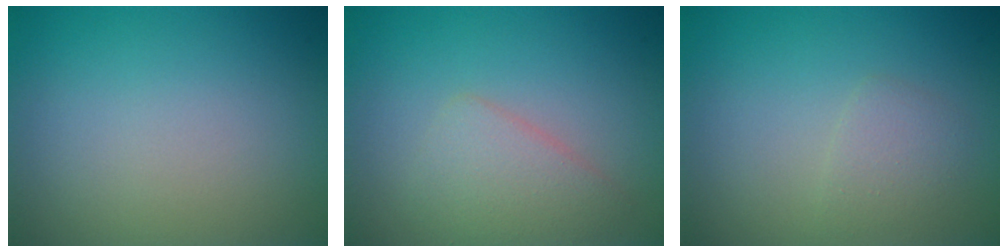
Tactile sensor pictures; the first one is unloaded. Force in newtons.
{"total": 2.6, "press": 2.6, "slide": 0.1}
{"total": 1.5, "press": 1.5, "slide": 0.2}